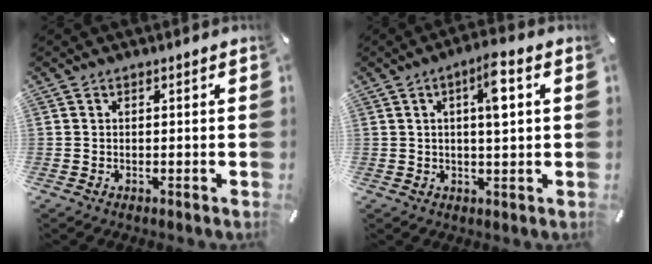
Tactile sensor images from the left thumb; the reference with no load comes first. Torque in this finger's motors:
{"motor_torque": [0.25, -0.19, 0.34, 0.12, 0.04]}